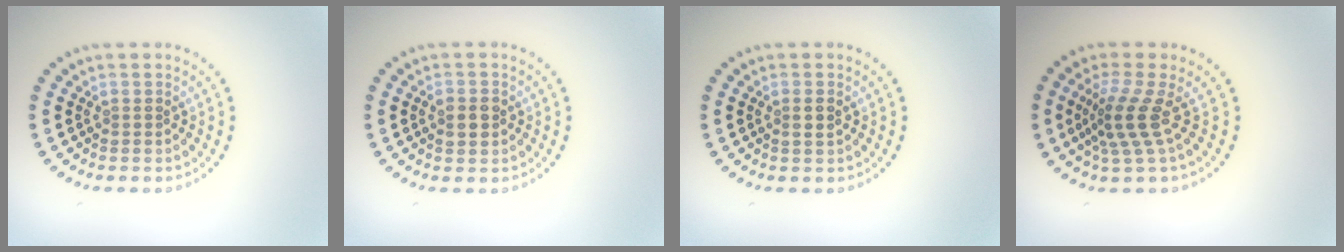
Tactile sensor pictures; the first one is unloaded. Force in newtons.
{"total": 2.3, "press": 2.3, "slide": 0.1}
{"total": 1.0, "press": 0.9, "slide": 0.5}
{"total": 3.2, "press": 2.2, "slide": 2.4}